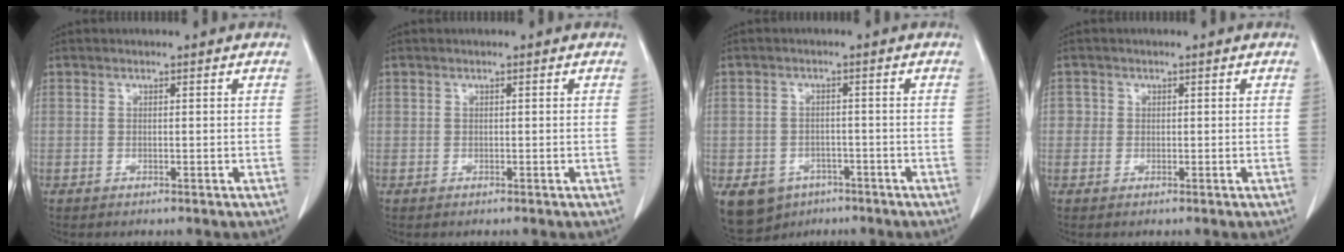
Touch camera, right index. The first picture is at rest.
{"total": 0.0}
{"total": 9.0, "force": [-5.3, 6.8, 2.6], "torque": [-0.054, 0.000, -0.071]}
{"total": 1.5, "force": [0.2, 1.5, 0.1], "torque": [0.012, 0.004, -0.001]}